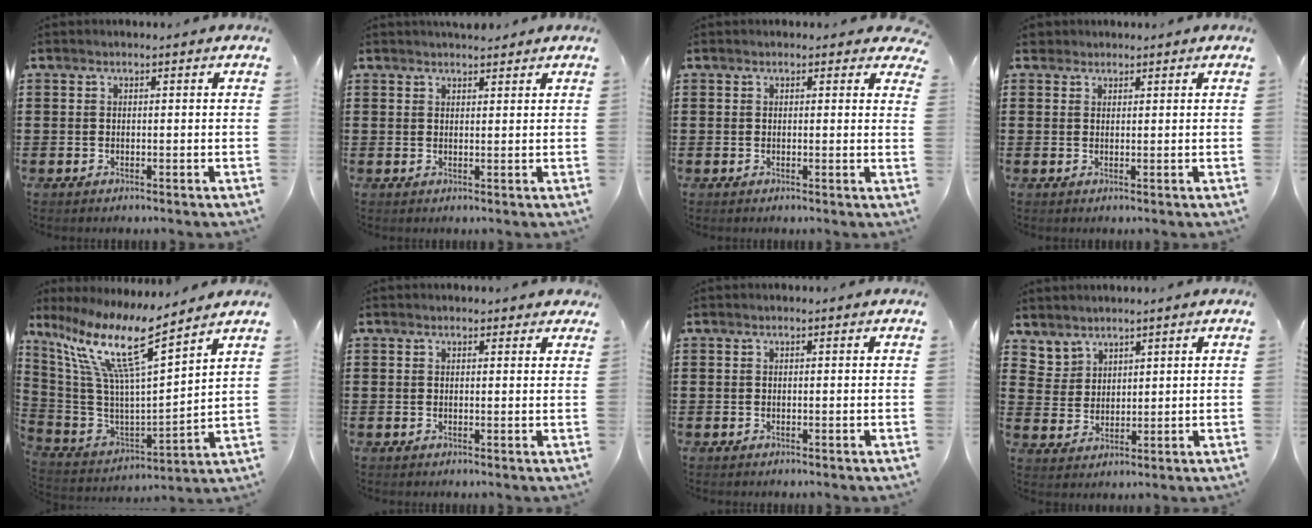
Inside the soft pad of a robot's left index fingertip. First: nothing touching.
{"total": 1.9, "force": [1.8, 0.5, 0.4], "torque": [-0.012, 0.004, 0.034]}
{"total": 1.2, "force": [0.9, 0.7, 0.4], "torque": [-0.004, 0.004, 0.015]}
{"total": 1.6, "force": [1.4, 0.8, 0.2], "torque": [-0.008, 0.006, 0.027]}
{"total": 13.4, "force": [8.8, 1.3, 10.0], "torque": [-0.233, -0.063, 0.141]}
{"total": 1.2, "force": [0.9, 0.5, 0.4], "torque": [-0.002, 0.002, 0.015]}
{"total": 0.0}
{"total": 3.7, "force": [3.1, 2.1, 0.1], "torque": [-0.017, -0.001, 0.060]}